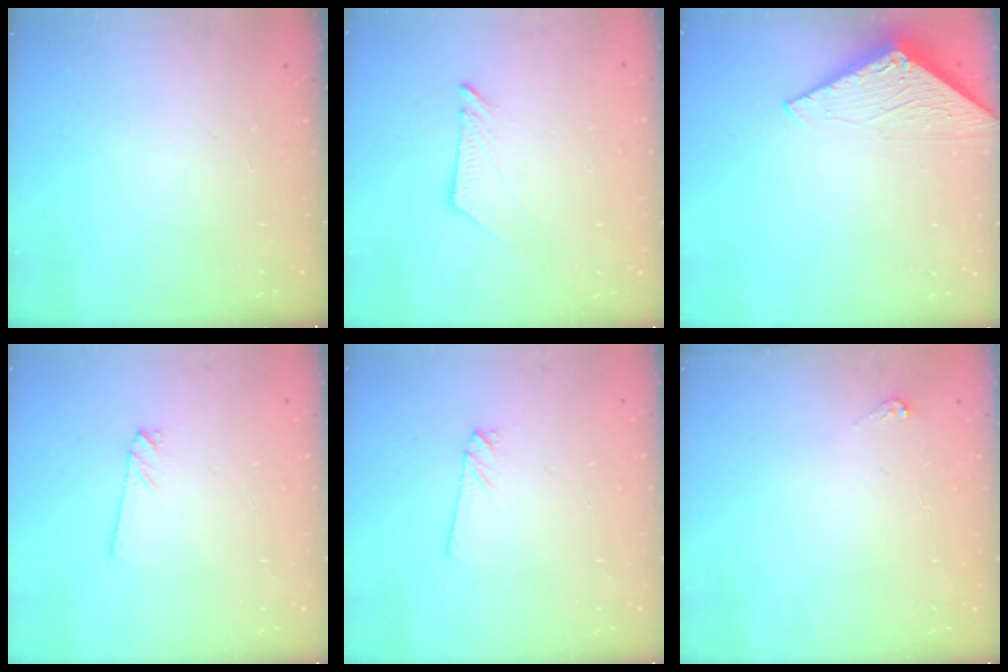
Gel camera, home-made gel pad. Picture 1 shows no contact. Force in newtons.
{"total": 5.4, "press": 5.4, "slide": 0.6}
{"total": 3.0, "press": 3.0, "slide": 0.2}
{"total": 0.8, "press": 0.8, "slide": 0.1}
{"total": 0.8, "press": 0.8, "slide": 0.1}
{"total": 3.4, "press": 3.4, "slide": 0.3}